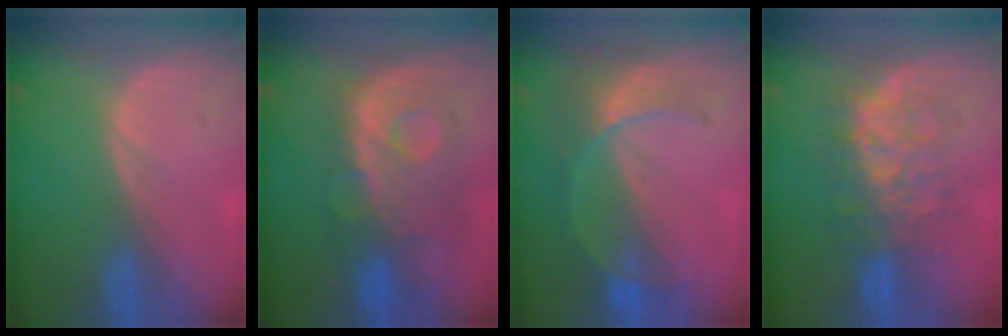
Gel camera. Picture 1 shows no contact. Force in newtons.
{"total": 11.1, "press": 9.7, "slide": 5.4}
{"total": 7.9, "press": 6.9, "slide": 3.9}
{"total": 8.0, "press": 8.0, "slide": 0.6}